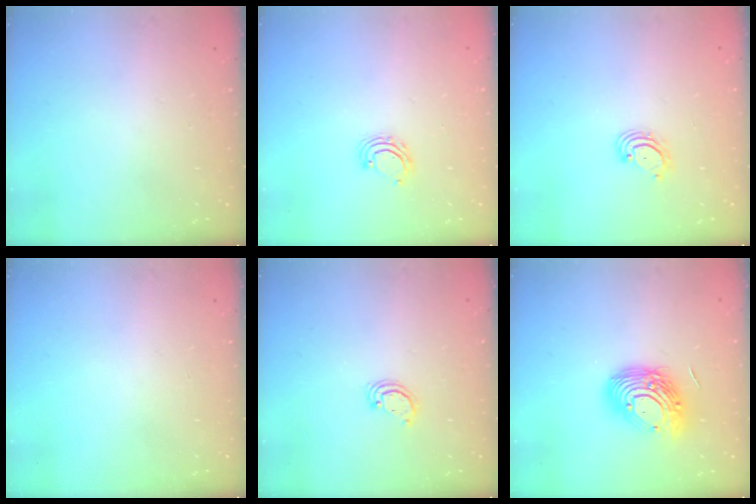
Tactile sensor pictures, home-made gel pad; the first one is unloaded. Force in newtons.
{"total": 4.2, "press": 4.2, "slide": 0.3}
{"total": 2.9, "press": 2.9, "slide": 0.4}
{"total": 0.0}
{"total": 2.5, "press": 2.5, "slide": 0.2}
{"total": 15.2, "press": 15.1, "slide": 1.4}